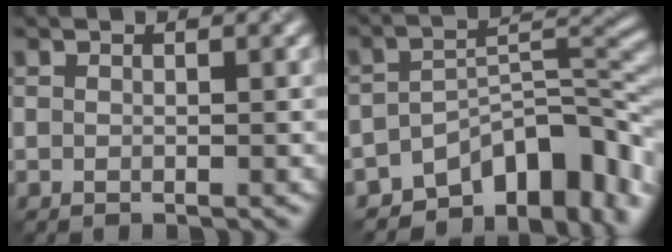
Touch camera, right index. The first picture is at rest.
{"total": 10.7, "force": [-7.0, 5.1, 6.2], "torque": [-0.068, -0.003, -0.116]}